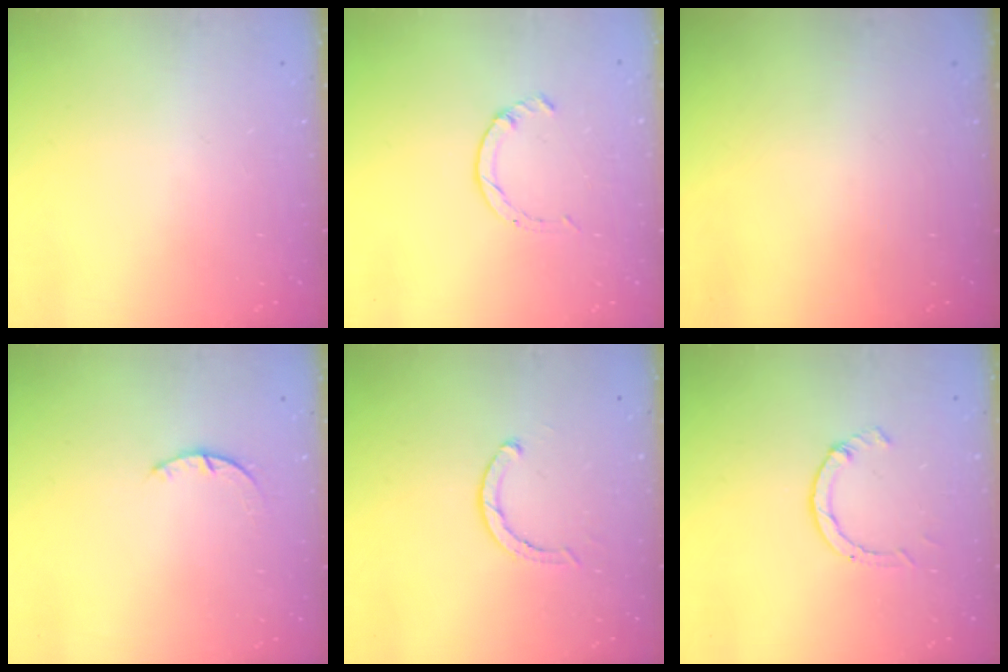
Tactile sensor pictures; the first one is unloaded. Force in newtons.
{"total": 1.7, "press": 1.7, "slide": 0.2}
{"total": 0.0}
{"total": 1.2, "press": 1.2, "slide": 0.3}
{"total": 2.8, "press": 2.8, "slide": 0.2}
{"total": 2.3, "press": 2.3, "slide": 0.3}